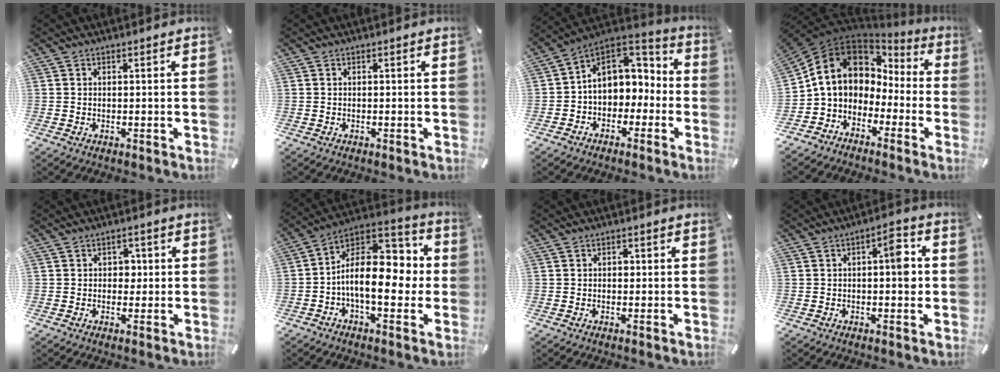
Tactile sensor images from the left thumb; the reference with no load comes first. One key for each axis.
{"total": 0.0}
{"total": 9.3, "fx": 1.0, "fy": 8.3, "fz": 4.1, "tx": -0.078, "ty": 0.002, "tz": 0.023}
{"total": 9.8, "fx": 1.0, "fy": 8.7, "fz": 4.5, "tx": -0.118, "ty": -0.011, "tz": 0.018}
{"total": 2.7, "fx": -0.1, "fy": 2.3, "fz": 1.5, "tx": -0.007, "ty": -0.002, "tz": -0.012}
{"total": 16.9, "fx": -1.4, "fy": 10.2, "fz": 13.4, "tx": -0.194, "ty": 0.003, "tz": -0.019}
{"total": 1.0, "fx": 0.0, "fy": 0.9, "fz": 0.5, "tx": -0.004, "ty": 0.001, "tz": -0.003}
{"total": 7.0, "fx": 0.2, "fy": 3.0, "fz": 6.3, "tx": -0.067, "ty": 0.001, "tz": -0.007}